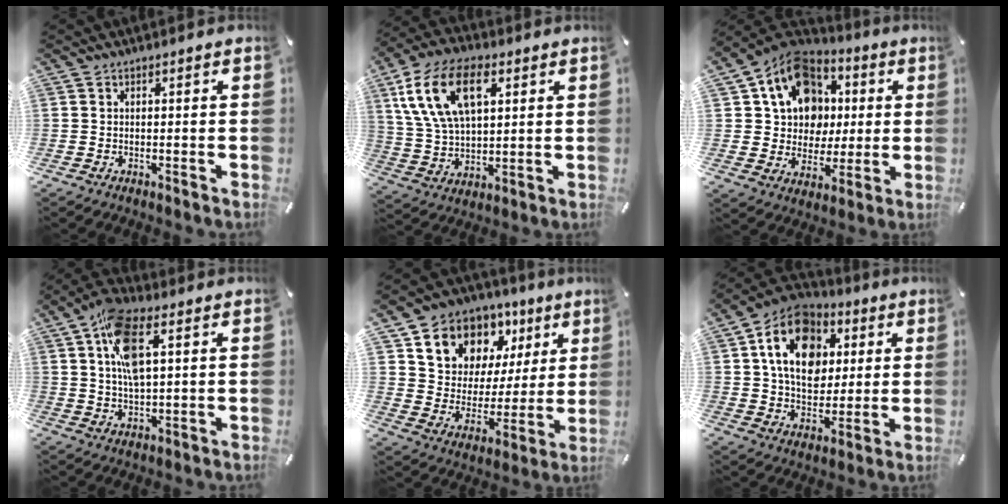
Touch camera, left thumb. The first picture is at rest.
{"total": 15.8, "force": [6.2, 9.4, 11.0], "torque": [-0.235, 0.002, 0.111]}
{"total": 15.4, "force": [4.7, 13.4, 6.1], "torque": [-0.107, -0.019, 0.097]}
{"total": 11.0, "force": [3.6, 4.8, 9.1], "torque": [-0.177, 0.001, 0.062]}
{"total": 11.9, "force": [7.6, 9.0, 2.1], "torque": [-0.043, -0.065, 0.139]}
{"total": 16.8, "force": [5.5, 12.9, 9.2], "torque": [-0.153, -0.009, 0.103]}